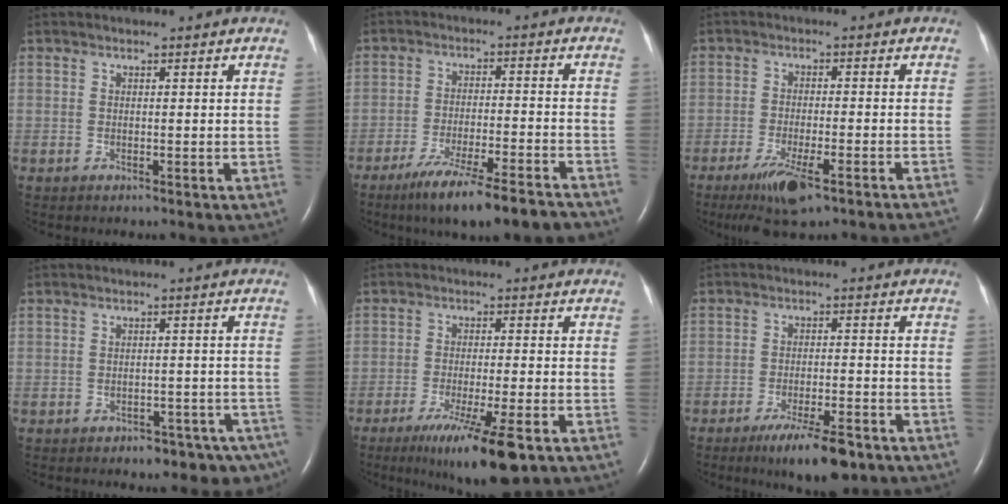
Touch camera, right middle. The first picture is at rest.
{"total": 13.6, "force": [-10.8, 0.7, 8.3], "torque": [-0.125, -0.026, -0.169]}
{"total": 10.5, "force": [-7.8, 1.0, 7.0], "torque": [-0.105, -0.022, -0.124]}
{"total": 7.9, "force": [-5.9, 4.2, 3.2], "torque": [-0.025, 0.016, -0.068]}
{"total": 10.6, "force": [-6.2, 0.5, 8.6], "torque": [-0.145, -0.030, -0.096]}
{"total": 8.2, "force": [-5.6, 1.5, 5.8], "torque": [-0.096, -0.013, -0.088]}